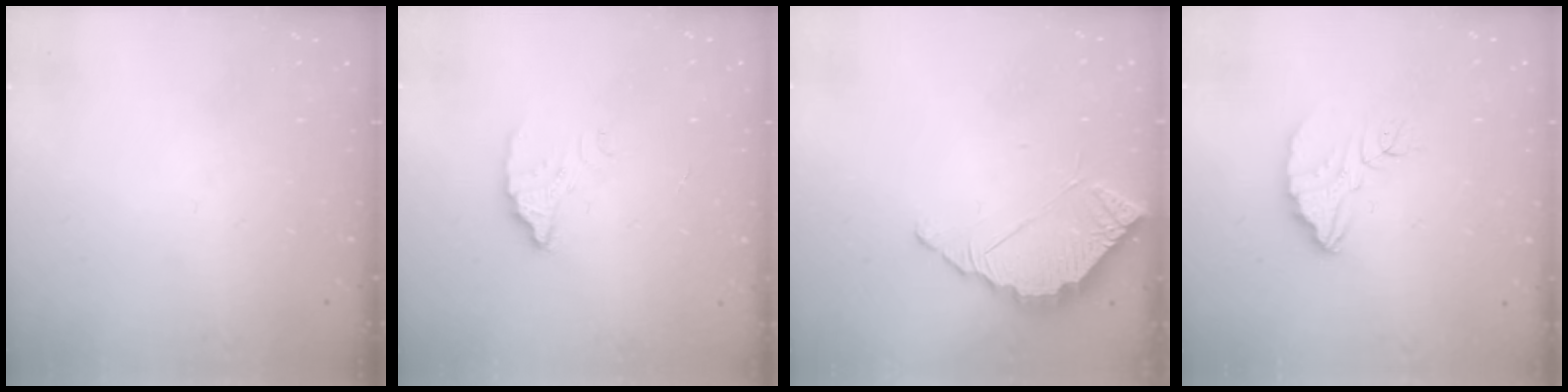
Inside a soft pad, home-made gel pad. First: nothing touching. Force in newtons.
{"total": 2.8, "press": 2.8, "slide": 0.2}
{"total": 4.4, "press": 4.4, "slide": 0.3}
{"total": 7.1, "press": 7.1, "slide": 0.4}